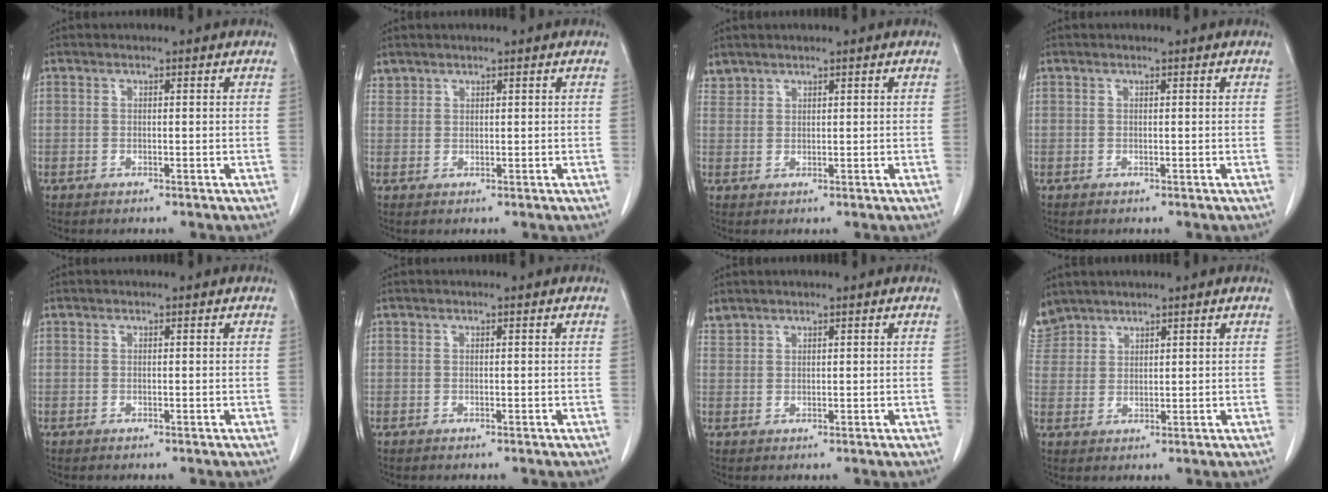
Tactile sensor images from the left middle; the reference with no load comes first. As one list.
[{"total": 1.0, "force": [1.0, 0.4, -0.2], "torque": [0.003, 0.006, 0.020]}, {"total": 1.5, "force": [1.4, 0.5, -0.3], "torque": [0.006, 0.008, 0.029]}, {"total": 0.0}, {"total": 0.0}, {"total": 0.0}, {"total": 1.2, "force": [1.2, 0.2, -0.1], "torque": [-0.004, 0.009, 0.030]}, {"total": 4.9, "force": [4.4, 2.3, 0.0], "torque": [-0.005, 0.013, 0.097]}]